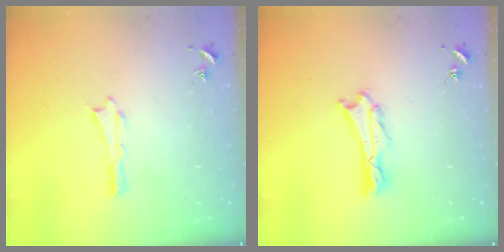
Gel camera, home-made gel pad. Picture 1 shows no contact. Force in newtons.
{"total": 1.2, "press": 1.2, "slide": 0.2}